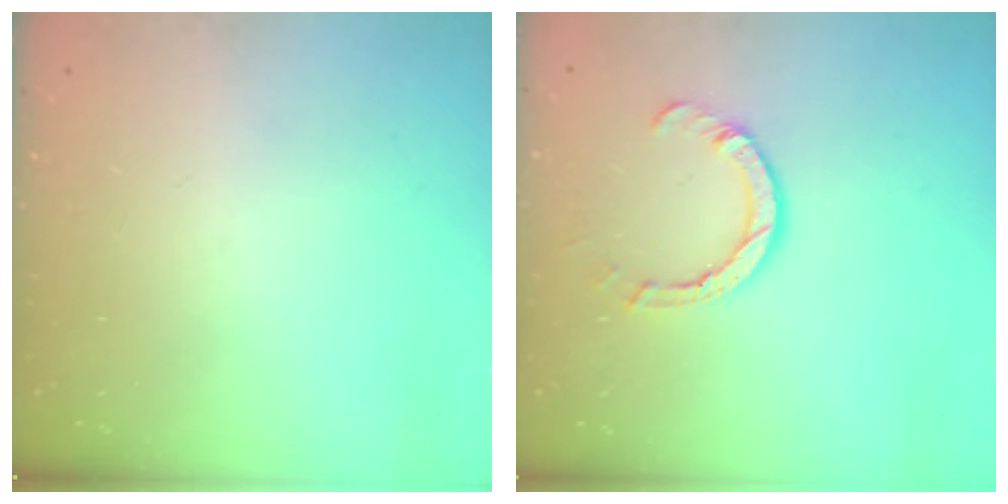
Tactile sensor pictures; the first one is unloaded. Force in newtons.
{"total": 4.2, "press": 4.2, "slide": 0.1}